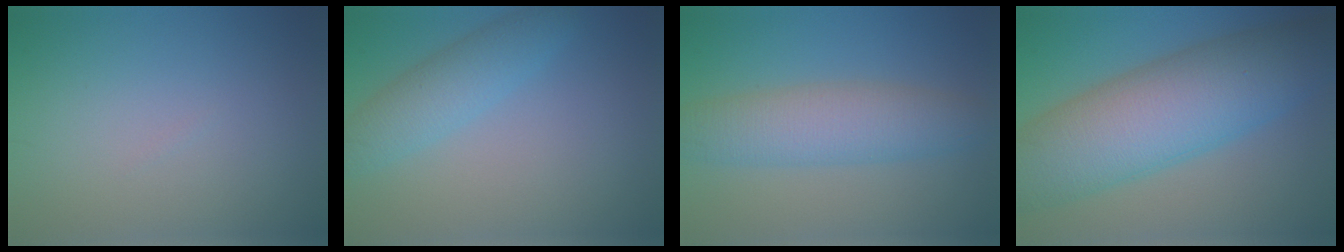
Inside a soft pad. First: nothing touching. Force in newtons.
{"total": 3.5, "press": 3.5, "slide": 0.2}
{"total": 5.6, "press": 5.6, "slide": 0.1}
{"total": 11.8, "press": 11.8, "slide": 0.0}